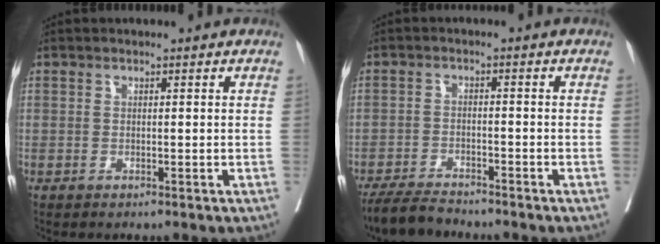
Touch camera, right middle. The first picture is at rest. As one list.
[{"total": 5.0, "force": [-4.8, 0.5, 1.3], "torque": [-0.022, -0.017, -0.087]}]